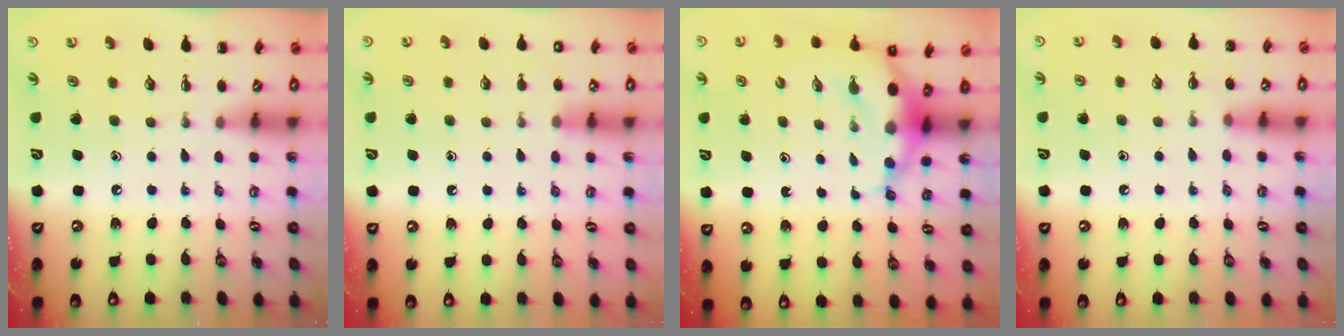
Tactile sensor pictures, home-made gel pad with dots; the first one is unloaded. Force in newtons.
{"total": 8.4, "press": 8.2, "slide": 2.0}
{"total": 6.8, "press": 6.6, "slide": 1.8}
{"total": 6.8, "press": 6.5, "slide": 2.1}